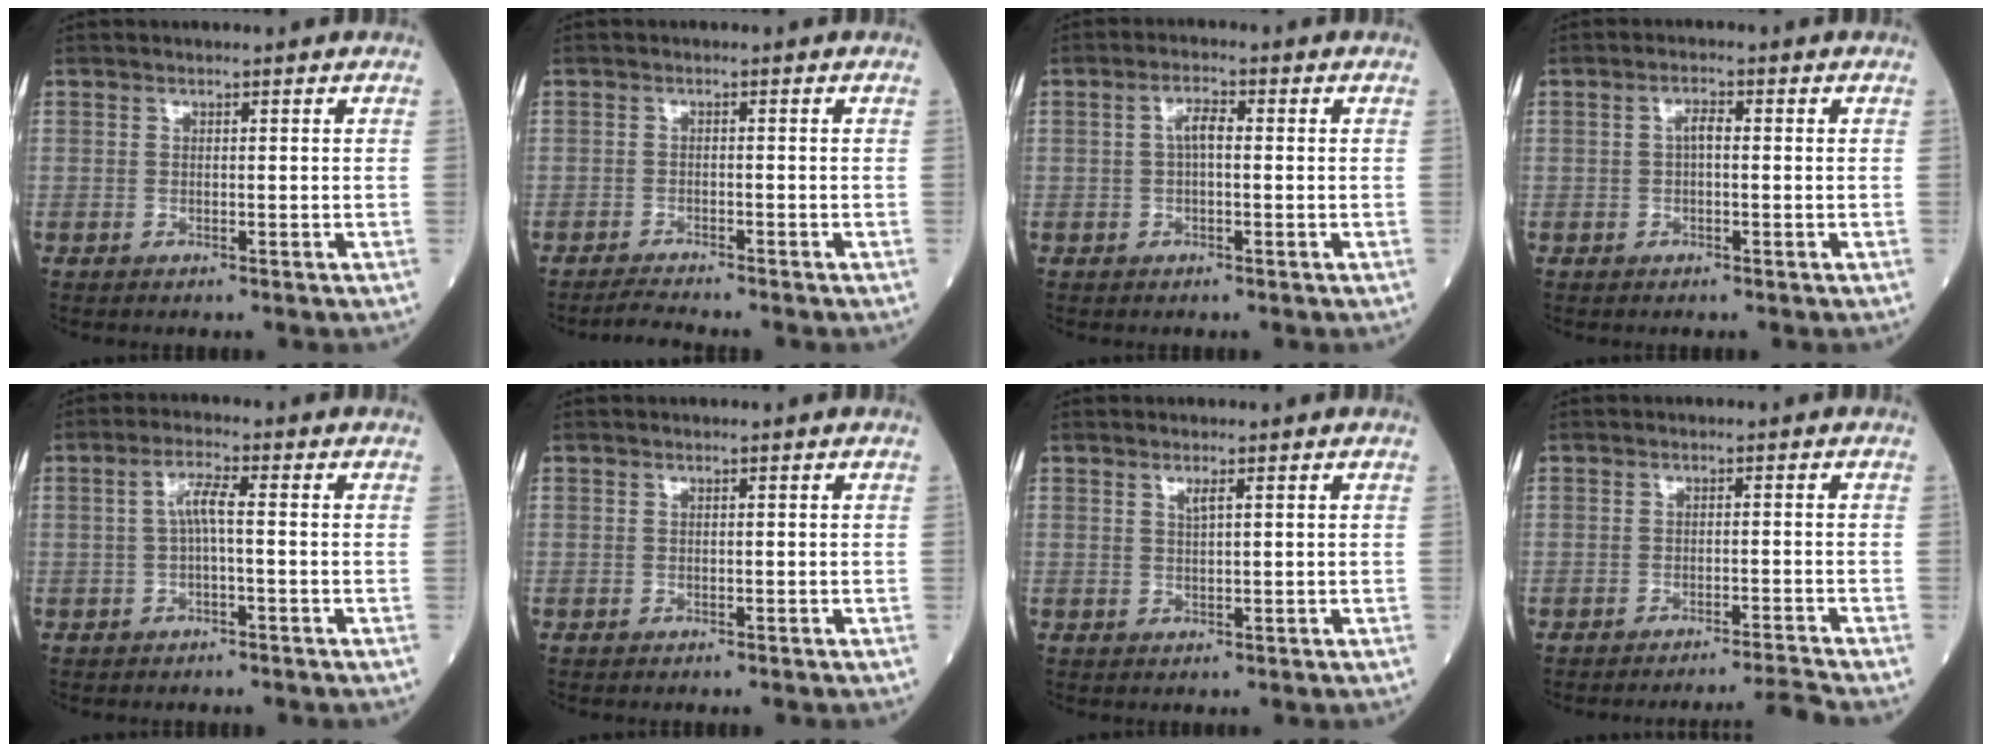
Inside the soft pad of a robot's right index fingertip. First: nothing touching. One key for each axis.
{"total": 2.4, "fx": -2.3, "fy": -0.7, "fz": 0.3, "tx": -0.015, "ty": -0.012, "tz": -0.043}
{"total": 2.8, "fx": 0.1, "fy": 1.0, "fz": 2.6, "tx": -0.050, "ty": 0.012, "tz": 0.001}
{"total": 1.8, "fx": 0.0, "fy": 0.7, "fz": 1.7, "tx": -0.032, "ty": 0.007, "tz": -0.002}
{"total": 3.4, "fx": -0.2, "fy": 0.3, "fz": 3.4, "tx": -0.064, "ty": 0.014, "tz": -0.002}
{"total": 0.0}
{"total": 1.2, "fx": 0.7, "fy": -0.1, "fz": 1.0, "tx": -0.021, "ty": -0.002, "tz": 0.012}
{"total": 5.2, "fx": -4.3, "fy": -2.9, "fz": 0.1, "tx": -0.004, "ty": 0.000, "tz": -0.063}